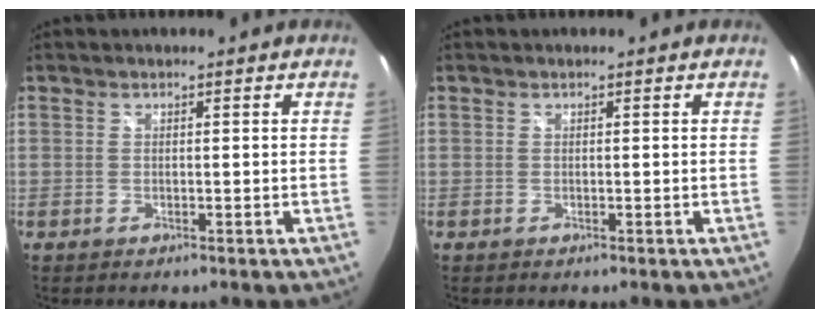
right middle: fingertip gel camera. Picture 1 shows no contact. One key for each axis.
{"total": 0.0}